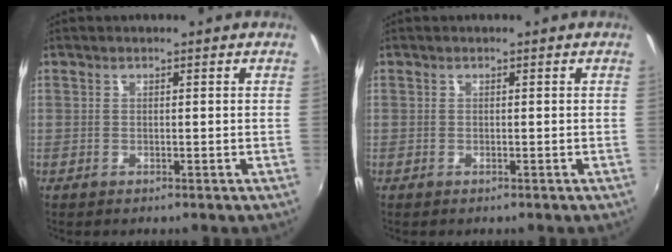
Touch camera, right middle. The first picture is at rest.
{"total": 0.0}